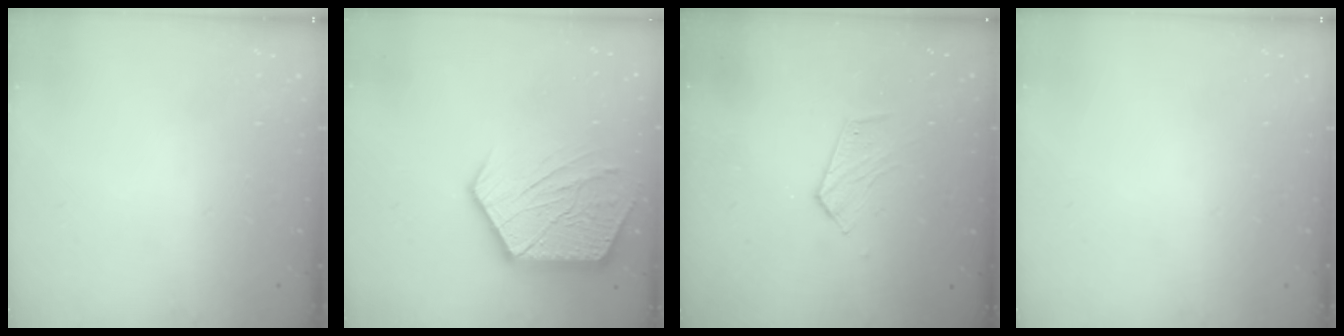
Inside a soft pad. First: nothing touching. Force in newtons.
{"total": 14.5, "press": 14.5, "slide": 1.1}
{"total": 5.7, "press": 5.7, "slide": 0.3}
{"total": 0.0}